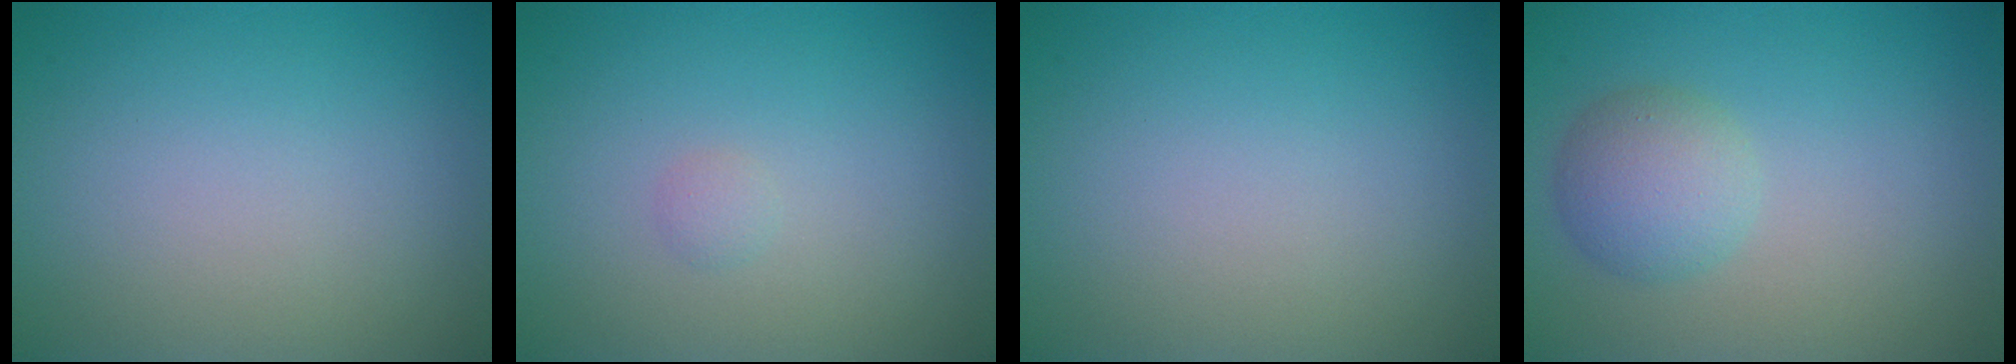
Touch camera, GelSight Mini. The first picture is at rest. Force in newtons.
{"total": 0.6, "press": 0.6, "slide": 0.0}
{"total": 0.0}
{"total": 3.2, "press": 3.2, "slide": 0.3}